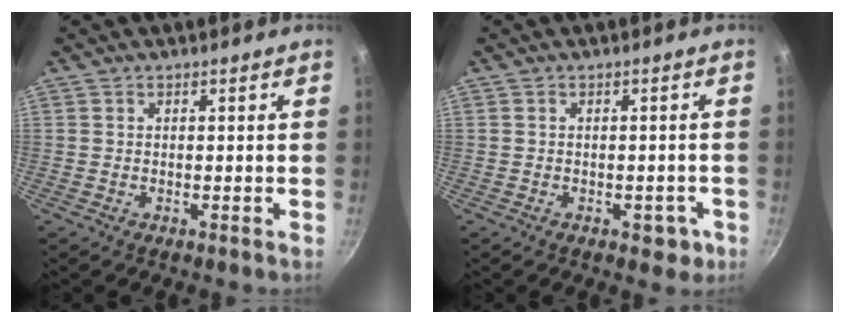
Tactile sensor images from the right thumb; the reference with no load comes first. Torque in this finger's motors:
{"motor_torque": [-0.24, -0.01, -0.29, 0.15, 0.00]}